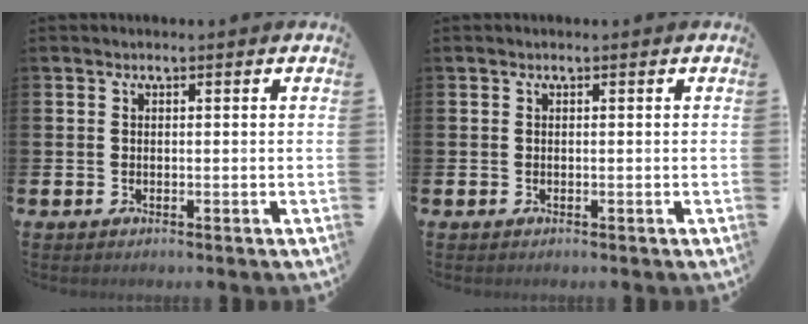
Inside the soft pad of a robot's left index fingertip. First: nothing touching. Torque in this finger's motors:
{"motor_torque": [-0.04, -0.04, 0.00, -0.01]}